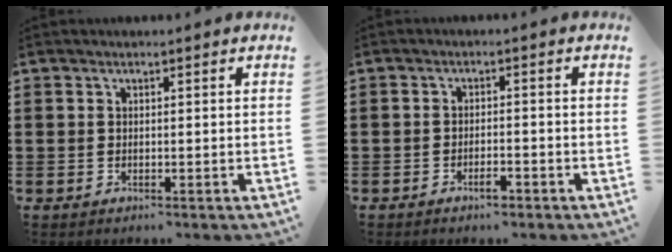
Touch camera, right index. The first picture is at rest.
{"total": 2.3, "force": [-1.6, 0.5, 1.5], "torque": [-0.028, 0.001, -0.031]}